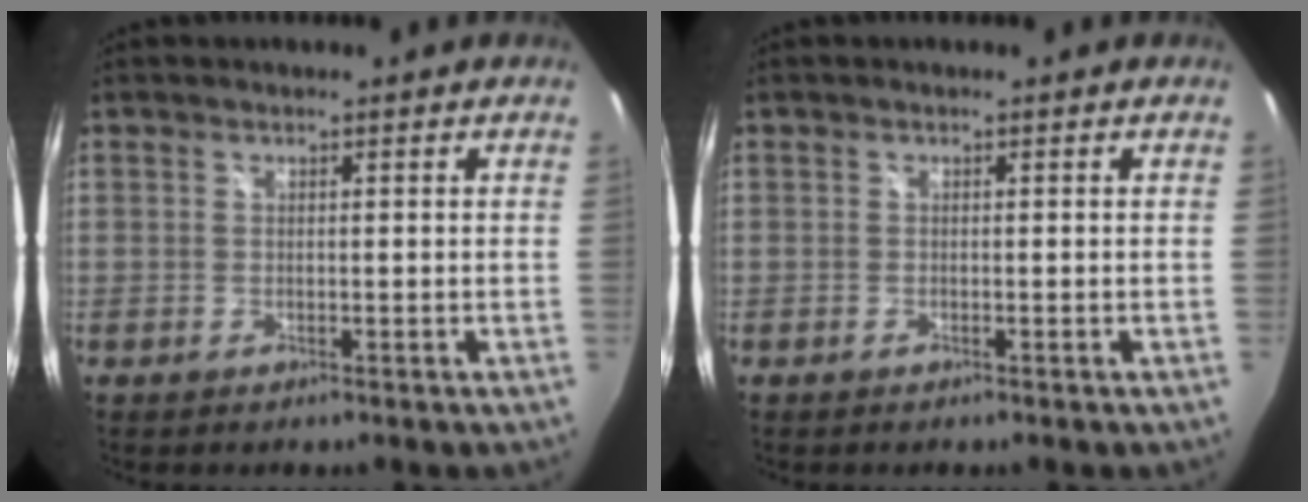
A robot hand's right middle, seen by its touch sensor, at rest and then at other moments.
{"total": 0.0}